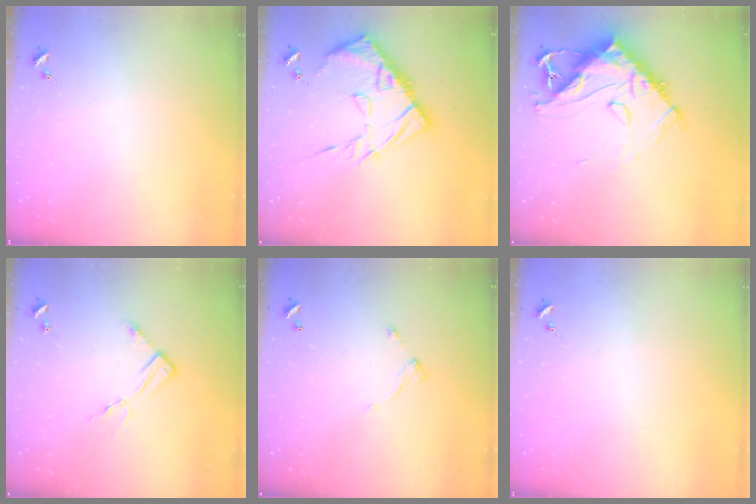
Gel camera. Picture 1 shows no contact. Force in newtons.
{"total": 16.8, "press": 16.7, "slide": 1.7}
{"total": 18.8, "press": 18.7, "slide": 1.7}
{"total": 6.2, "press": 6.2, "slide": 0.4}
{"total": 5.4, "press": 5.4, "slide": 0.4}
{"total": 0.0}